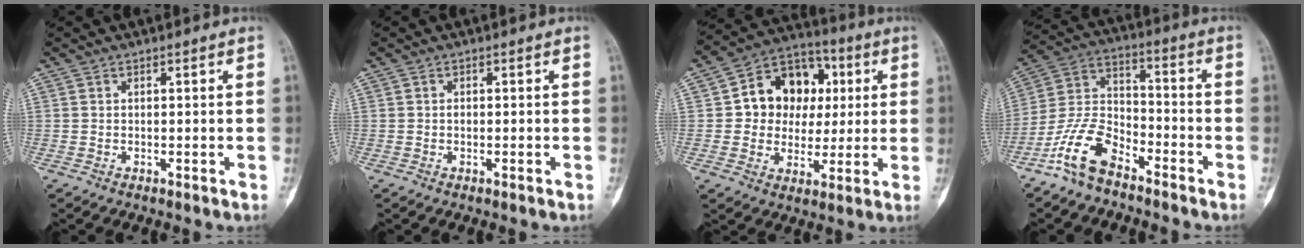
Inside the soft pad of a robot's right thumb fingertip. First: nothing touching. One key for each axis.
{"total": 0.8, "fx": -0.3, "fy": 0.4, "fz": 0.7, "tx": -0.008, "ty": 0.000, "tz": -0.004}
{"total": 14.5, "fx": 2.3, "fy": 12.1, "fz": 7.6, "tx": -0.057, "ty": 0.014, "tz": 0.036}
{"total": 11.3, "fx": -7.8, "fy": 5.3, "fz": 6.3, "tx": -0.128, "ty": 0.056, "tz": -0.161}